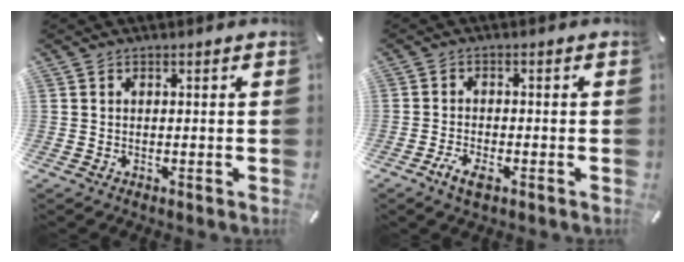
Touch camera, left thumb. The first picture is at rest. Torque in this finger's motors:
{"motor_torque": [0.11, 0.12, 0.00, 0.00, 0.00]}